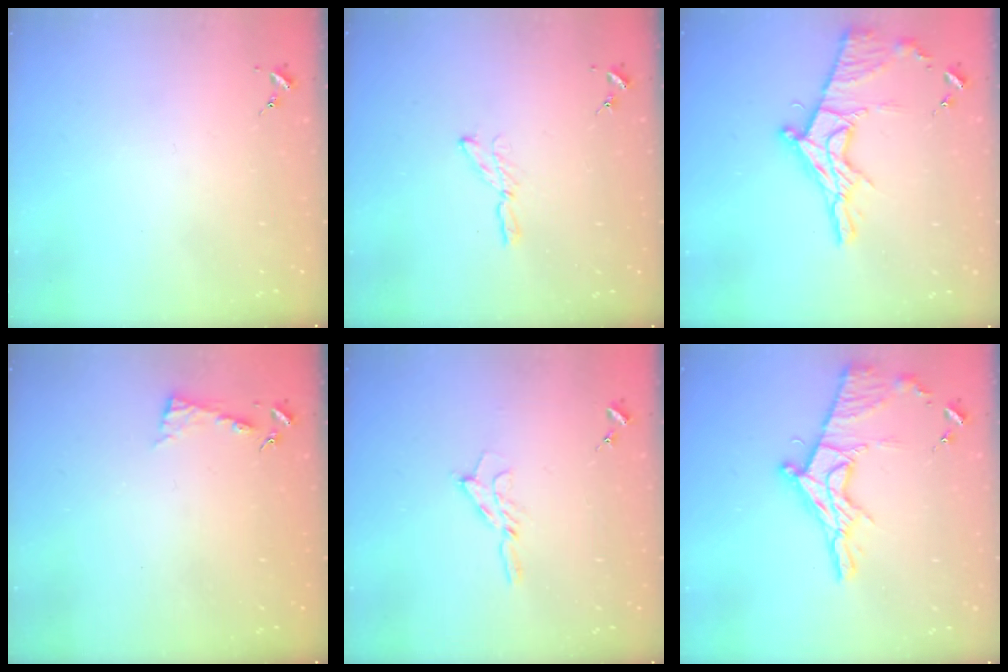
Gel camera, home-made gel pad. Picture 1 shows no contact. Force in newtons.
{"total": 3.9, "press": 3.8, "slide": 0.4}
{"total": 16.9, "press": 16.8, "slide": 1.4}
{"total": 3.9, "press": 3.9, "slide": 0.4}
{"total": 6.5, "press": 6.5, "slide": 0.7}
{"total": 16.9, "press": 16.8, "slide": 1.4}